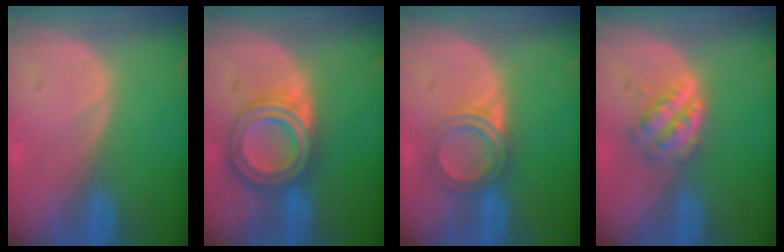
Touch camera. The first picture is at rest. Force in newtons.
{"total": 7.5, "press": 7.5, "slide": 0.5}
{"total": 4.9, "press": 4.6, "slide": 1.4}
{"total": 4.8, "press": 4.4, "slide": 1.9}